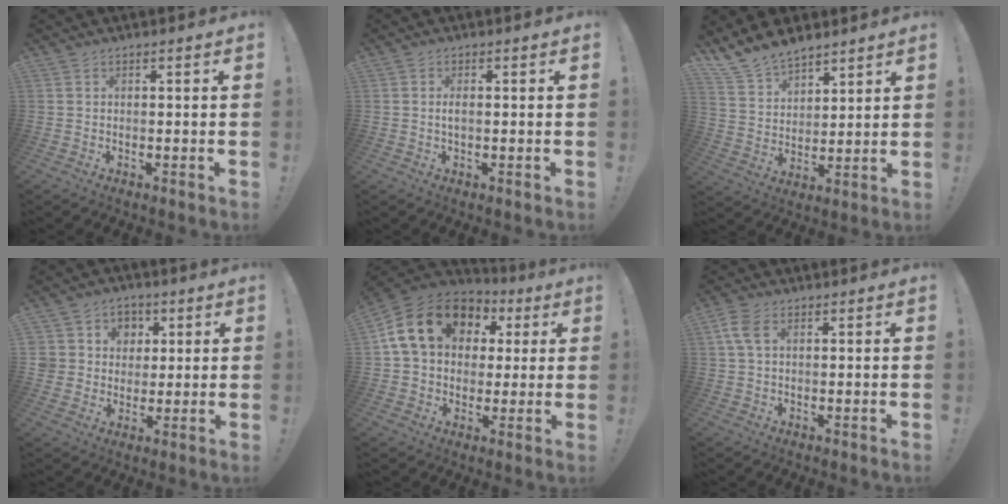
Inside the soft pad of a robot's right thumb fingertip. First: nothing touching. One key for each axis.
{"total": 1.6, "fx": -0.2, "fy": 0.3, "fz": 1.5, "tx": -0.023, "ty": -0.002, "tz": -0.005}
{"total": 10.9, "fx": 9.5, "fy": 4.8, "fz": 2.4, "tx": -0.067, "ty": -0.065, "tz": 0.188}
{"total": 7.5, "fx": 1.4, "fy": 7.2, "fz": 1.2, "tx": -0.014, "ty": -0.006, "tz": 0.034}
{"total": 18.8, "fx": 6.4, "fy": 13.8, "fz": 11.0, "tx": -0.173, "ty": -0.002, "tz": 0.125}
{"total": 5.2, "fx": 1.7, "fy": 3.1, "fz": 3.8, "tx": -0.085, "ty": 0.002, "tz": 0.030}